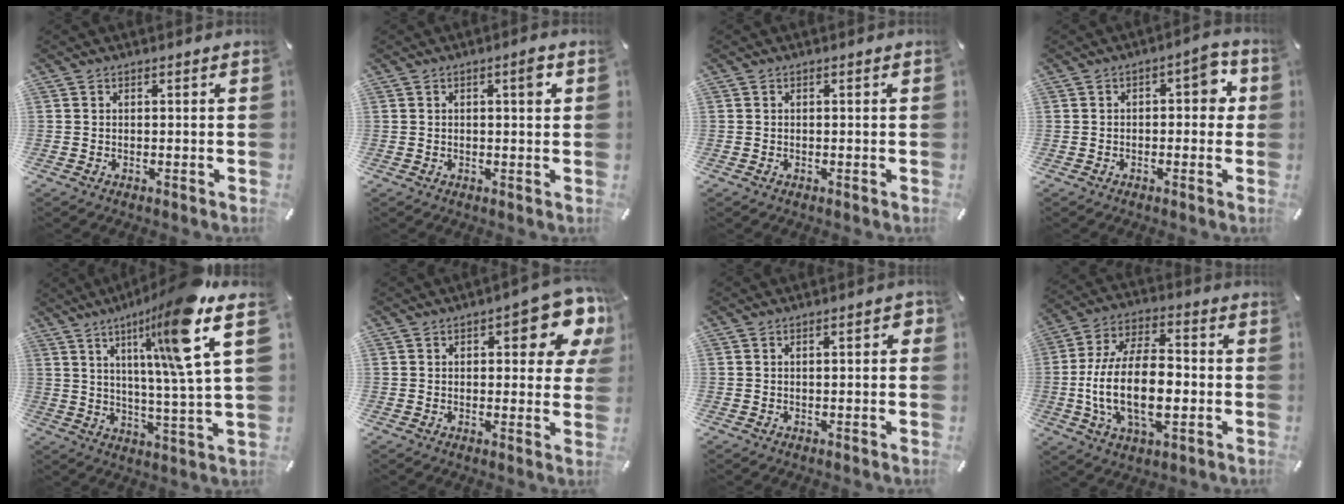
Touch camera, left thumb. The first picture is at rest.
{"total": 3.3, "force": [1.1, 0.8, 3.0], "torque": [-0.037, -0.003, 0.009]}
{"total": 0.6, "force": [-0.1, 0.1, 0.5], "torque": [-0.010, -0.002, -0.002]}
{"total": 5.9, "force": [0.2, 3.2, 5.0], "torque": [-0.063, 0.005, -0.006]}
{"total": 20.6, "force": [10.3, 1.6, 17.7], "torque": [-0.272, -0.051, 0.136]}
{"total": 12.6, "force": [5.4, 5.0, 10.3], "torque": [-0.123, -0.035, 0.088]}
{"total": 2.9, "force": [0.2, 1.1, 2.7], "torque": [-0.041, 0.004, 0.000]}
{"total": 18.0, "force": [-3.4, 9.9, 14.6], "torque": [-0.293, 0.005, -0.060]}